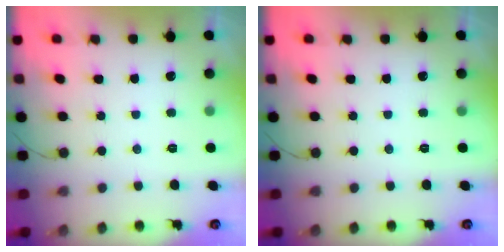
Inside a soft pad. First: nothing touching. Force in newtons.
{"total": 0.0}